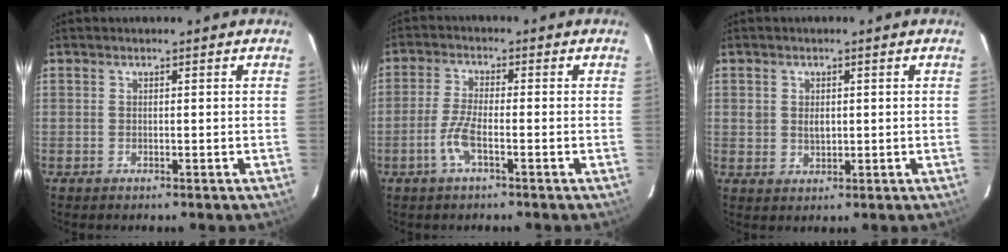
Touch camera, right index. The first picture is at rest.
{"total": 4.8, "force": [-2.3, 0.9, 4.2], "torque": [-0.099, -0.001, -0.047]}
{"total": 2.6, "force": [0.4, 2.0, 1.5], "torque": [-0.024, 0.003, 0.009]}